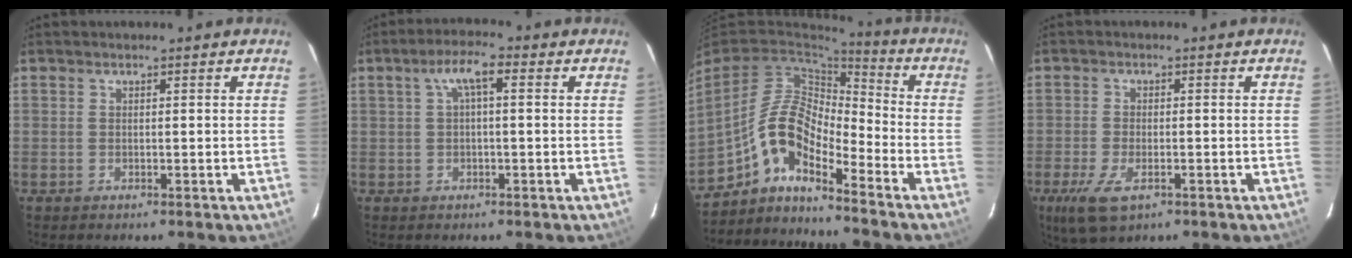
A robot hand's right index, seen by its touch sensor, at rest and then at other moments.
{"total": 4.4, "force": [0.9, 1.2, 4.1], "torque": [-0.079, 0.014, 0.018]}
{"total": 9.2, "force": [-5.8, 3.1, 6.5], "torque": [-0.123, 0.019, -0.122]}
{"total": 7.1, "force": [-3.5, 3.2, 5.3], "torque": [-0.122, -0.018, -0.063]}